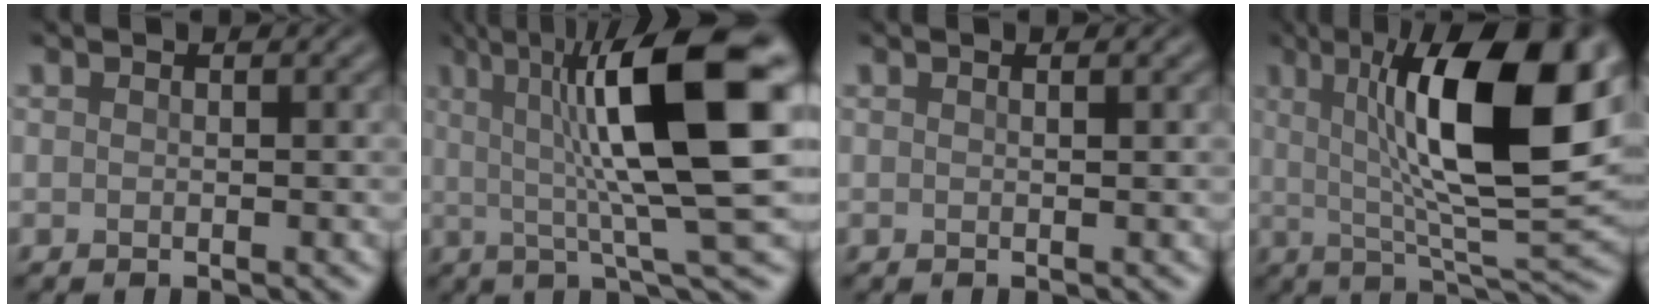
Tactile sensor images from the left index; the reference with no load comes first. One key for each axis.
{"total": 14.0, "fx": 3.0, "fy": 3.1, "fz": 13.3, "tx": -0.192, "ty": 0.014, "tz": 0.042}
{"total": 0.6, "fx": 0.3, "fy": 0.2, "fz": 0.5, "tx": 0.000, "ty": 0.002, "tz": 0.003}
{"total": 14.0, "fx": 3.3, "fy": 3.8, "fz": 13.1, "tx": -0.194, "ty": 0.006, "tz": 0.048}